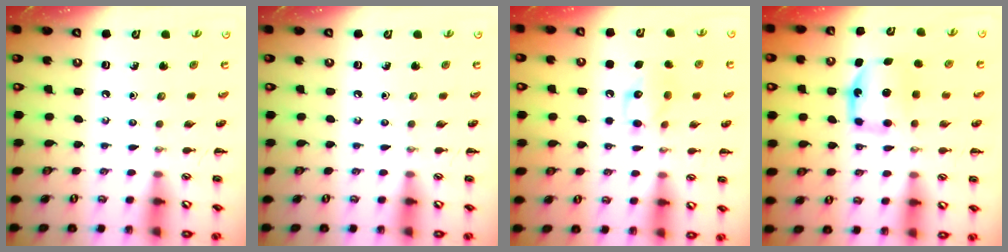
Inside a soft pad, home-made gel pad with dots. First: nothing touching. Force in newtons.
{"total": 0.0}
{"total": 10.9, "press": 10.9, "slide": 0.9}
{"total": 6.3, "press": 6.2, "slide": 1.0}